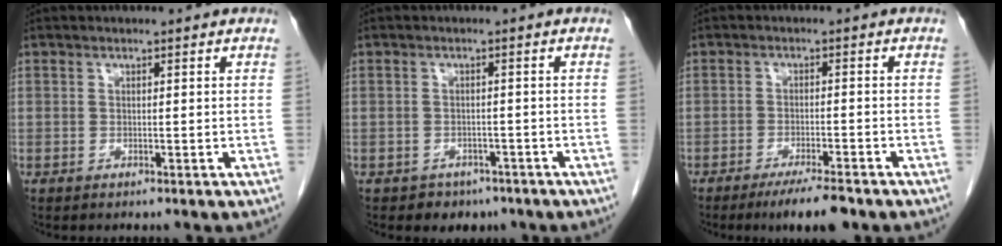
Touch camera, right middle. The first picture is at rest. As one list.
[{"total": 3.2, "force": [-2.1, 2.3, 0.2], "torque": [-0.006, 0.011, -0.025]}, {"total": 6.2, "force": [-4.6, 0.7, 4.0], "torque": [-0.060, -0.011, -0.072]}]